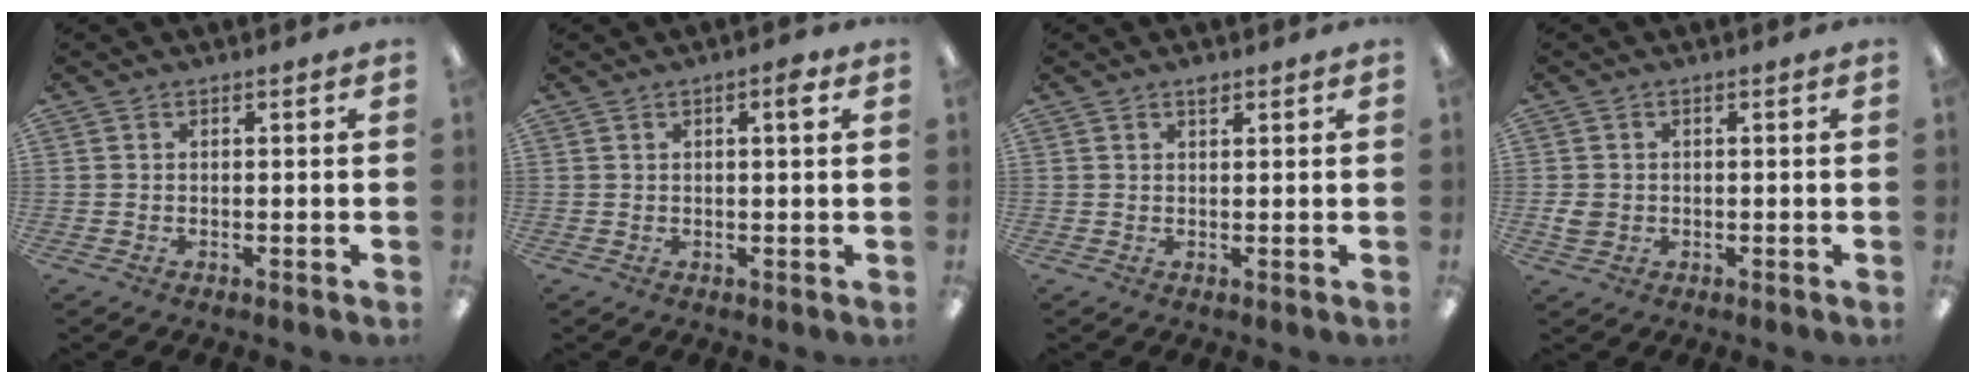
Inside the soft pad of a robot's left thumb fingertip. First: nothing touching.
{"total": 3.3, "force": [1.6, 0.6, 2.8], "torque": [-0.042, -0.002, 0.022]}
{"total": 1.5, "force": [1.2, 0.5, 0.8], "torque": [-0.010, -0.003, 0.020]}
{"total": 2.9, "force": [0.1, 2.5, 1.5], "torque": [-0.034, 0.004, -0.001]}